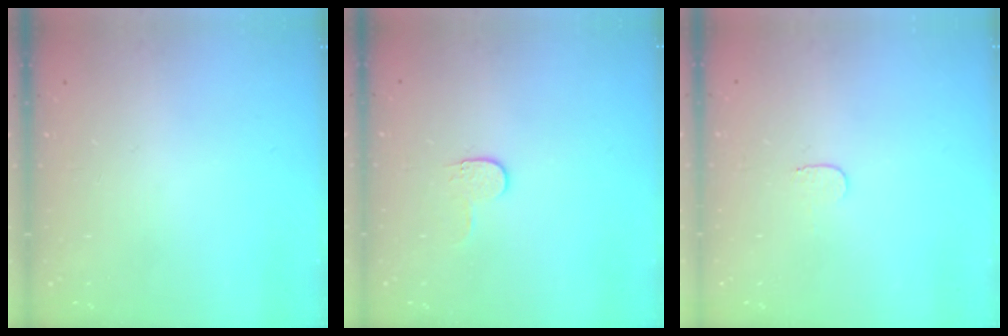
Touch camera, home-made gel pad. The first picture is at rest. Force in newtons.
{"total": 3.9, "press": 3.9, "slide": 0.4}
{"total": 3.2, "press": 3.2, "slide": 0.3}